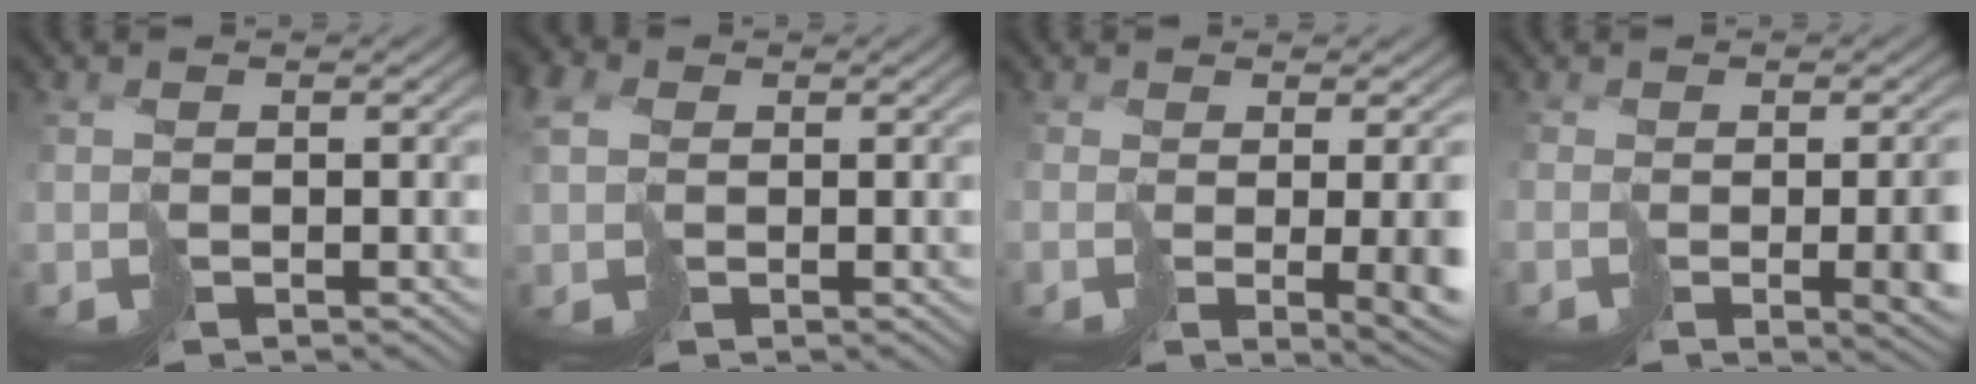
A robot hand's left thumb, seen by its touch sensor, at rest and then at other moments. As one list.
[{"total": 4.2, "force": [0.8, 3.4, 2.4], "torque": [-0.089, 0.000, 0.006]}, {"total": 6.0, "force": [-0.8, 1.4, 5.8], "torque": [-0.061, -0.027, 0.022]}, {"total": 4.9, "force": [-1.3, 1.3, 4.5], "torque": [-0.055, -0.024, 0.006]}]